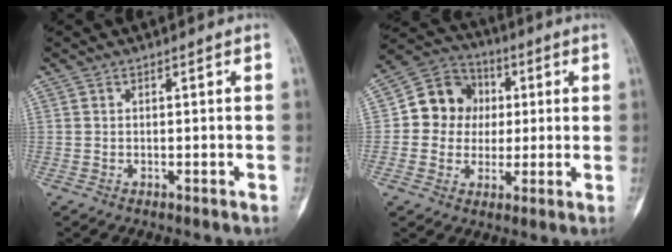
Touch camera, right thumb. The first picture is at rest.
{"total": 11.3, "force": [1.0, 10.3, 4.5], "torque": [-0.032, 0.017, 0.008]}